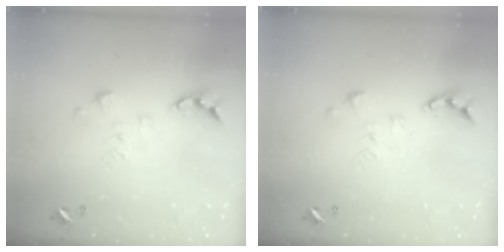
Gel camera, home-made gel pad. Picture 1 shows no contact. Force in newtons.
{"total": 0.0}